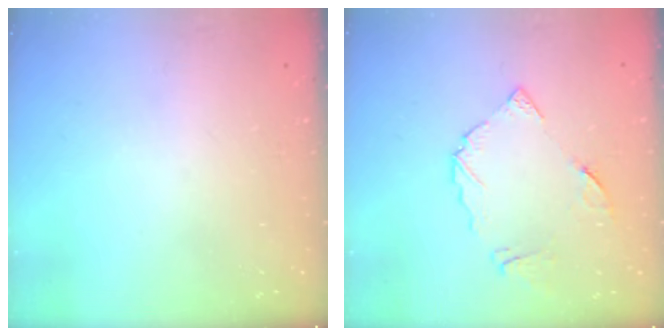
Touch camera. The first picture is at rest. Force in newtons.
{"total": 9.0, "press": 9.0, "slide": 1.0}